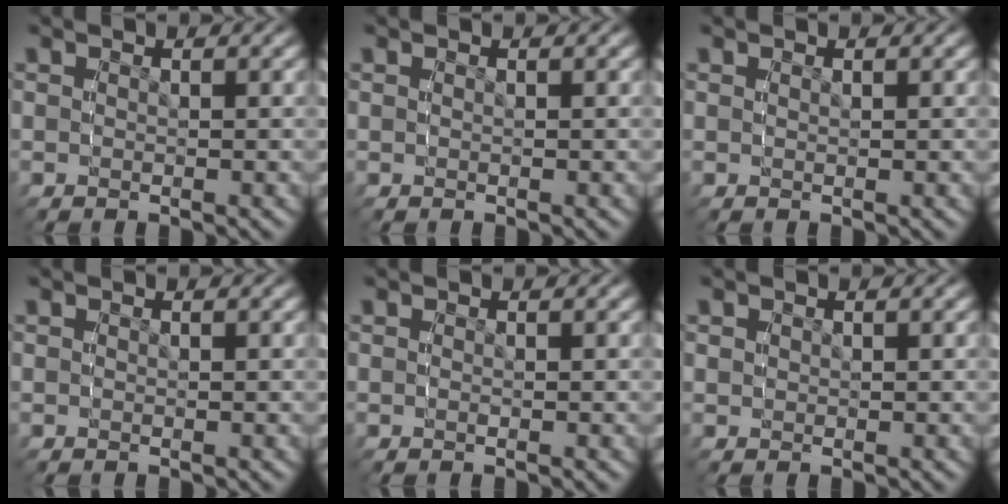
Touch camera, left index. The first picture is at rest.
{"total": 0.0}
{"total": 0.0}
{"total": 0.0}
{"total": 0.0}
{"total": 0.8, "force": [0.3, 0.7, 0.2], "torque": [-0.007, -0.004, 0.009]}